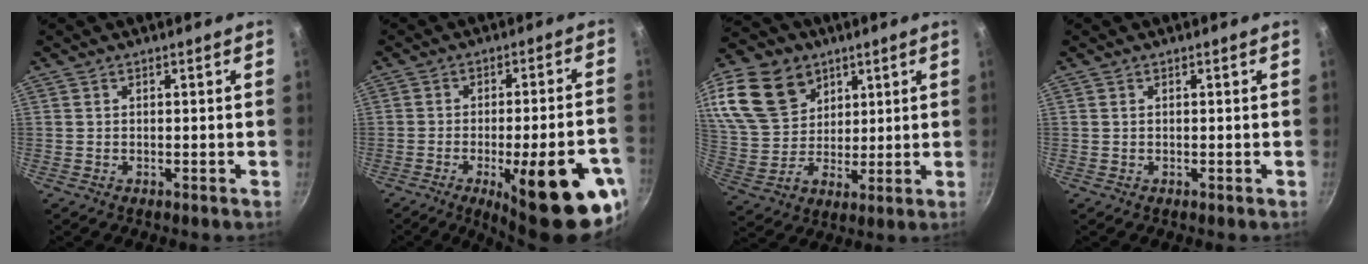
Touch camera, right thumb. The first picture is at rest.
{"total": 22.3, "force": [-8.9, 6.0, 19.5], "torque": [-0.225, 0.020, -0.112]}
{"total": 20.0, "force": [9.1, 15.0, 9.7], "torque": [-0.176, -0.022, 0.179]}
{"total": 0.0}